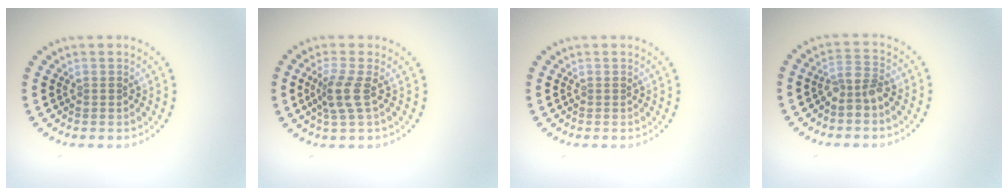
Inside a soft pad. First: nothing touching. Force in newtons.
{"total": 2.5, "press": 1.9, "slide": 1.7}
{"total": 0.0}
{"total": 2.3, "press": 2.0, "slide": 1.1}